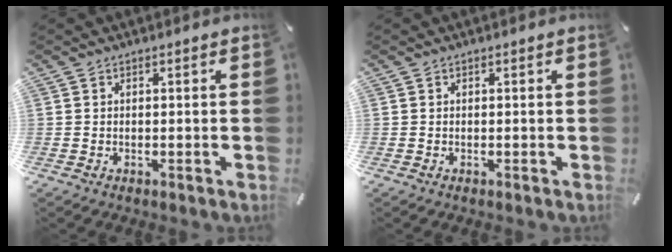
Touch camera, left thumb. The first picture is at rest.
{"total": 0.0}